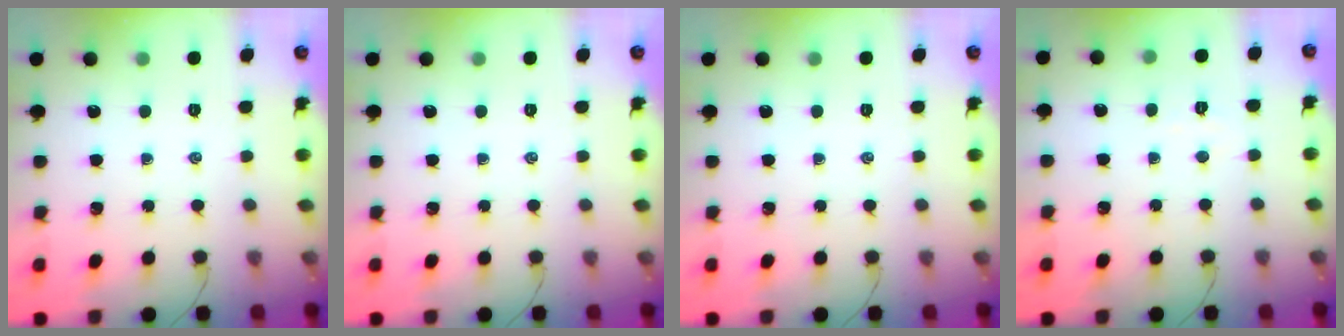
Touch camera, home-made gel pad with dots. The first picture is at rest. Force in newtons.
{"total": 0.0}
{"total": 0.0}
{"total": 2.4, "press": 2.3, "slide": 0.6}